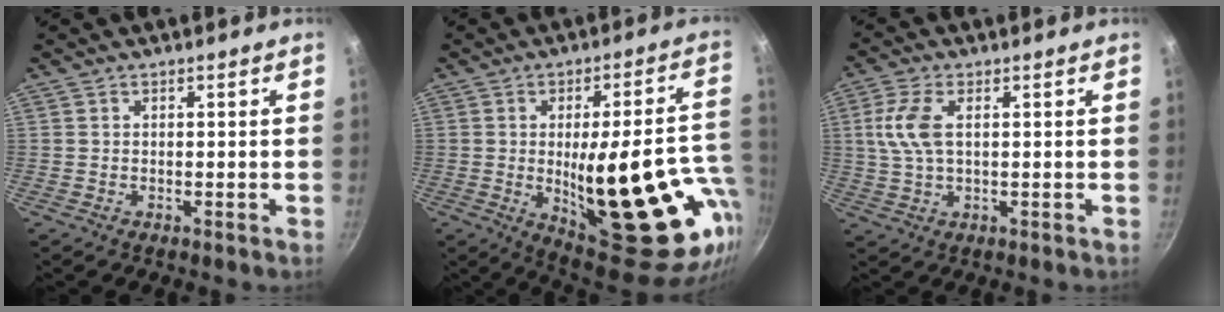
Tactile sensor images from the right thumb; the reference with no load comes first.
{"total": 29.3, "force": [-5.1, 10.4, 27.0], "torque": [-0.331, -0.008, -0.042]}
{"total": 7.1, "force": [1.4, 3.5, 6.1], "torque": [-0.132, 0.008, 0.026]}